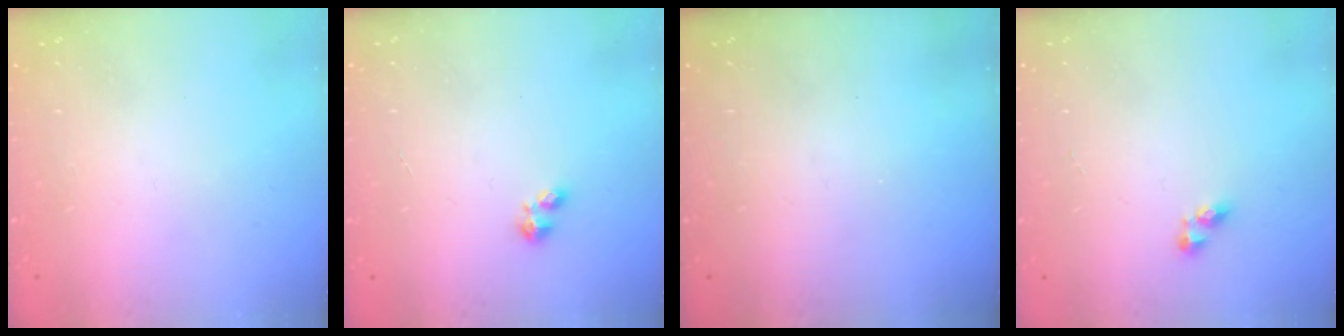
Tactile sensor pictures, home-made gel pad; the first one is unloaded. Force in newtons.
{"total": 2.0, "press": 2.0, "slide": 0.4}
{"total": 0.0}
{"total": 3.5, "press": 3.4, "slide": 0.5}